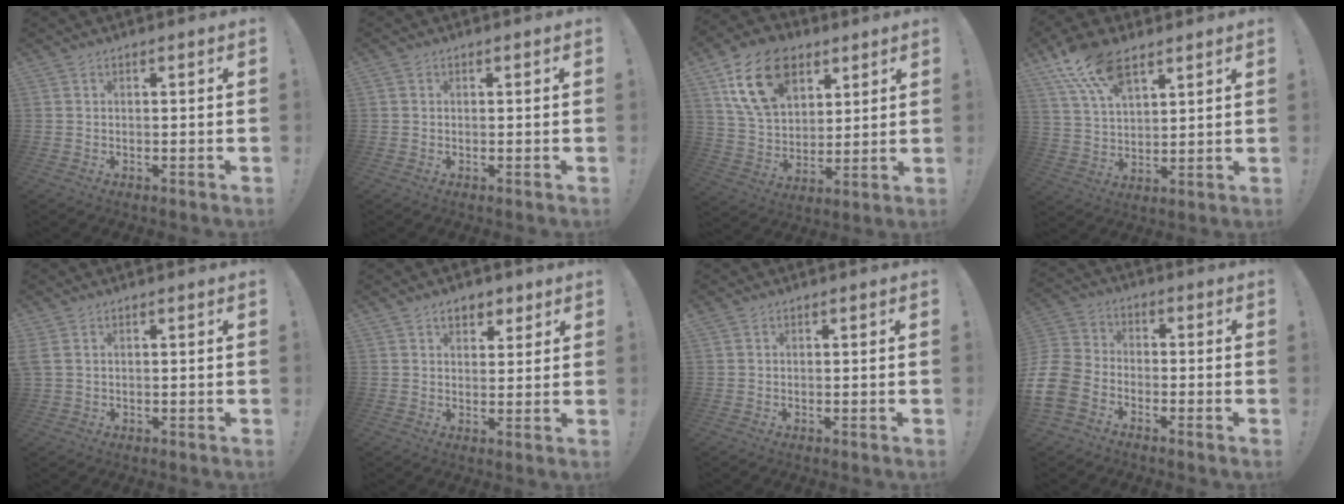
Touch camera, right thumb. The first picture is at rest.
{"total": 0.5, "force": [0.1, 0.5, 0.0], "torque": [-0.005, 0.004, 0.004]}
{"total": 18.6, "force": [8.6, 12.8, 10.5], "torque": [-0.170, -0.033, 0.163]}
{"total": 13.1, "force": [8.6, 6.3, 7.6], "torque": [-0.150, -0.030, 0.164]}
{"total": 2.0, "force": [0.8, 1.0, 1.6], "torque": [-0.036, 0.005, 0.018]}
{"total": 5.3, "force": [2.9, 3.8, 2.3], "torque": [-0.023, -0.009, 0.050]}
{"total": 0.0}
{"total": 10.9, "force": [-6.6, 7.3, 4.7], "torque": [-0.113, 0.043, -0.123]}